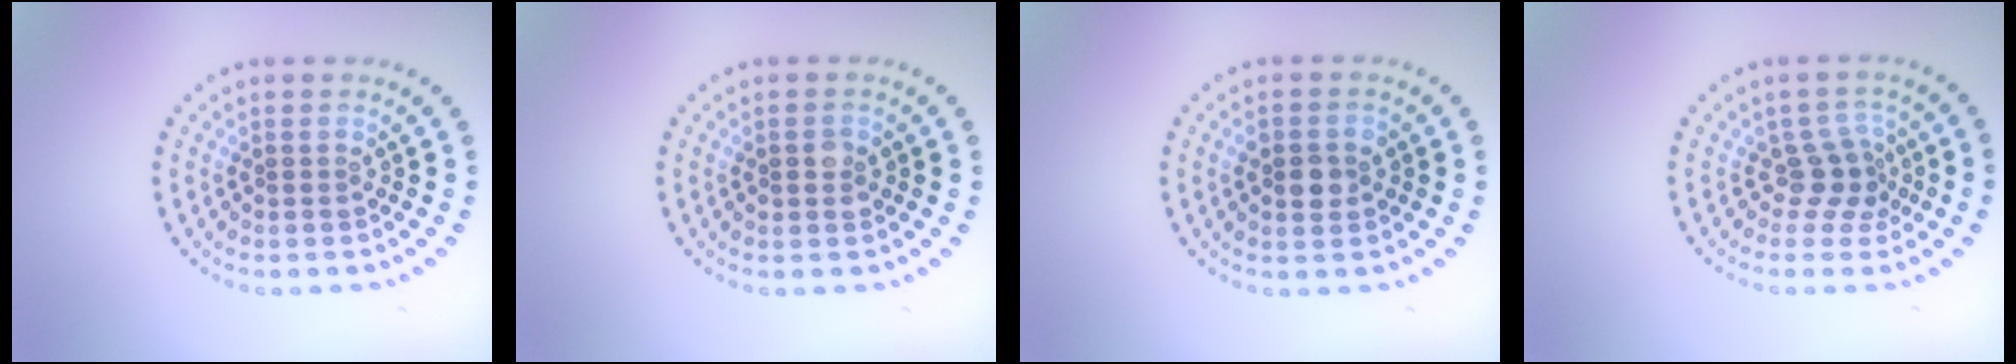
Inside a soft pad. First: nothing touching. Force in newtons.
{"total": 1.1, "press": 1.1, "slide": 0.1}
{"total": 2.5, "press": 2.5, "slide": 0.3}
{"total": 2.4, "press": 1.8, "slide": 1.5}